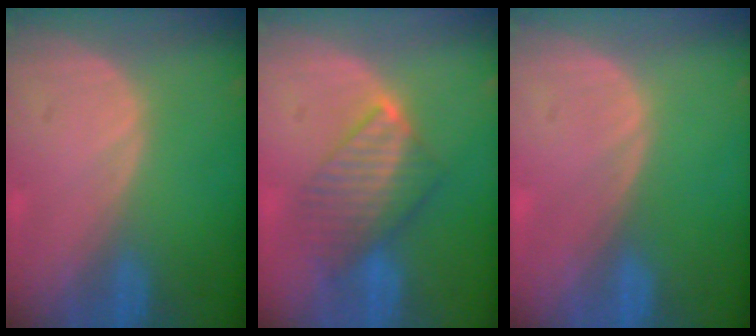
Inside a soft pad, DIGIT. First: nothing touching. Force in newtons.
{"total": 6.6, "press": 6.6, "slide": 0.9}
{"total": 0.0}